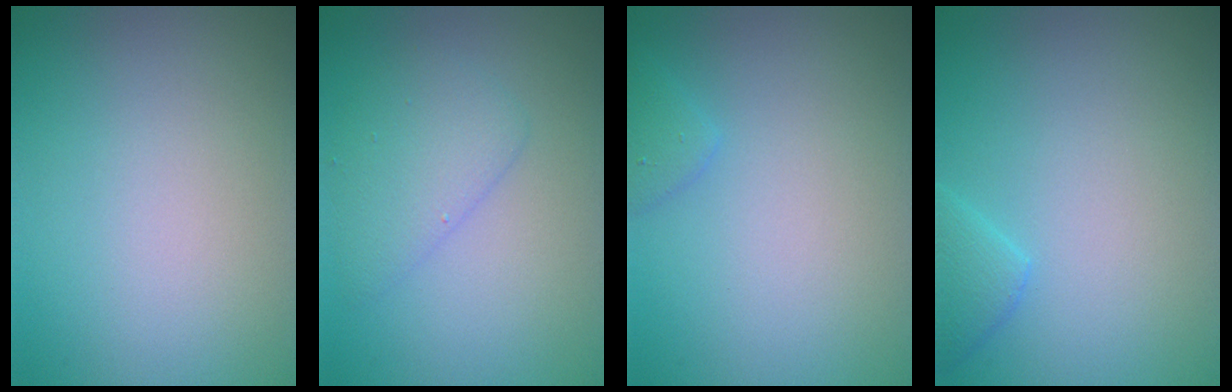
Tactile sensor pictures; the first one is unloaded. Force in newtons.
{"total": 2.8, "press": 2.8, "slide": 0.1}
{"total": 1.2, "press": 1.2, "slide": 0.1}
{"total": 1.6, "press": 1.6, "slide": 0.2}